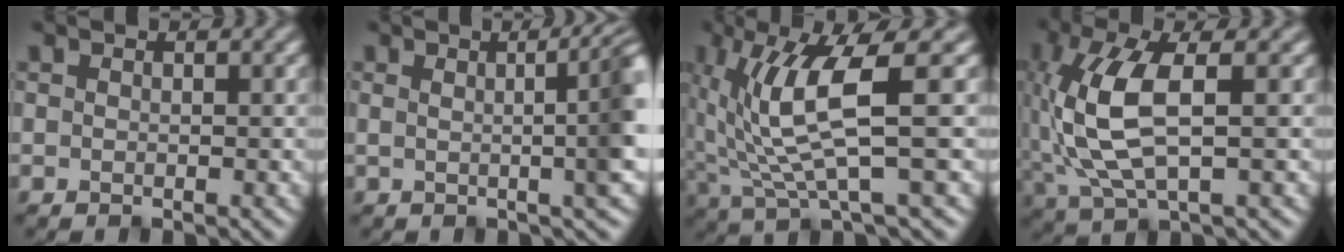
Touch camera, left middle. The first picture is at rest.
{"total": 8.2, "force": [1.4, 2.9, 7.5], "torque": [-0.031, 0.033, -0.001]}
{"total": 6.9, "force": [1.2, 1.4, 6.6], "torque": [-0.143, -0.010, 0.027]}
{"total": 7.6, "force": [0.3, 3.2, 6.9], "torque": [-0.169, 0.002, 0.008]}